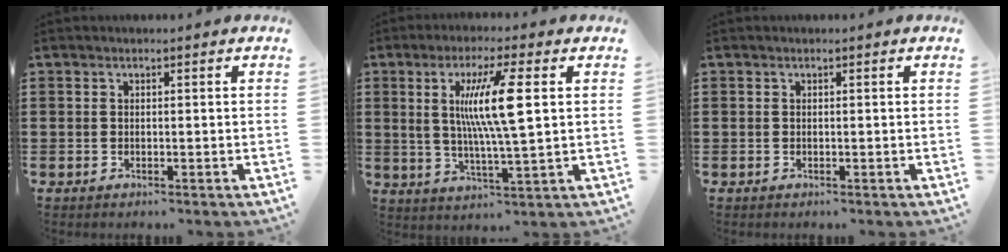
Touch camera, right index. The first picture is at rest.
{"total": 10.4, "force": [2.4, 1.0, 10.1], "torque": [-0.202, 0.003, 0.031]}
{"total": 0.0}